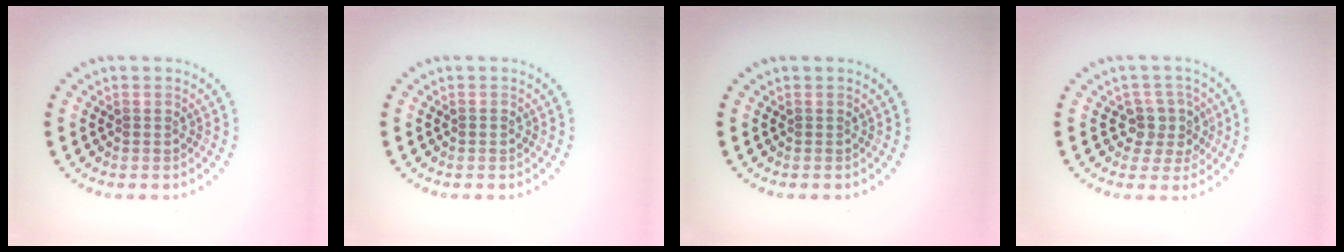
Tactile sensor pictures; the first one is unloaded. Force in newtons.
{"total": 0.6, "press": 0.5, "slide": 0.2}
{"total": 0.0}
{"total": 3.0, "press": 2.4, "slide": 1.7}